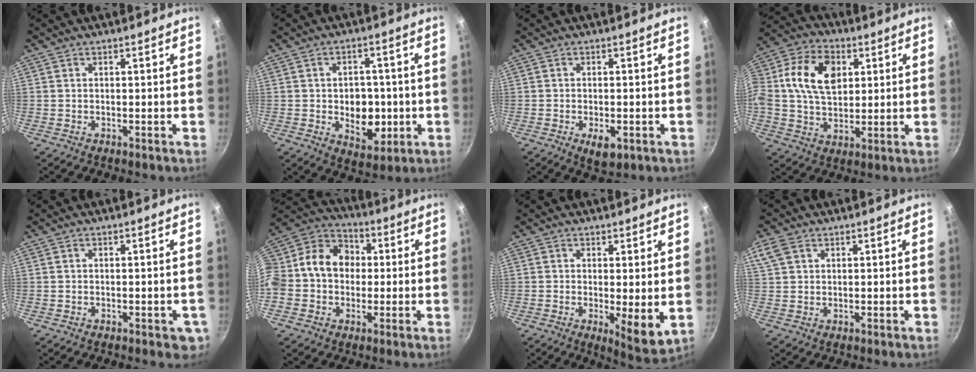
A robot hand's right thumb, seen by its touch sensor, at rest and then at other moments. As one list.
[{"total": 9.9, "force": [-1.3, 7.0, 6.9], "torque": [-0.062, -0.001, -0.011]}, {"total": 4.7, "force": [-1.7, 2.3, 3.7], "torque": [-0.049, 0.001, -0.019]}, {"total": 14.9, "force": [3.3, 10.2, 10.3], "torque": [-0.174, 0.009, 0.046]}, {"total": 3.6, "force": [-1.2, 2.0, 2.7], "torque": [-0.014, 0.006, -0.012]}, {"total": 15.3, "force": [0.4, 12.9, 8.3], "torque": [-0.119, 0.043, -0.017]}, {"total": 6.9, "force": [-0.2, 2.0, 6.7], "torque": [-0.092, -0.028, 0.001]}, {"total": 4.1, "force": [1.9, 2.8, 2.3], "torque": [-0.046, 0.003, 0.039]}]